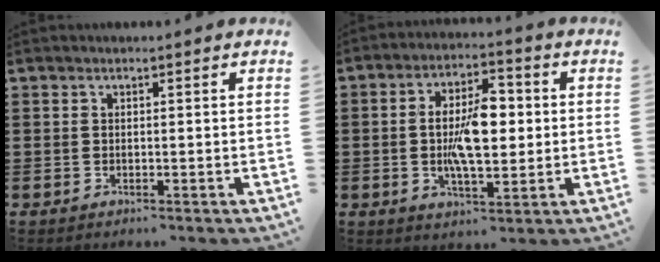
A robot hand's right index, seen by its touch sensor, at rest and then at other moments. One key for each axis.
{"total": 9.2, "fx": 0.0, "fy": 4.0, "fz": 8.3, "tx": -0.150, "ty": 0.002, "tz": -0.008}